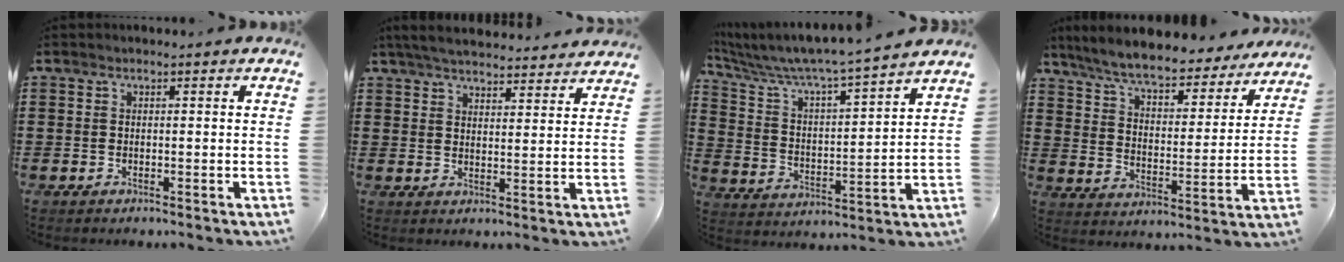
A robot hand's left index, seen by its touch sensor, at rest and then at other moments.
{"total": 5.0, "force": [4.8, 0.3, 1.3], "torque": [-0.042, -0.021, 0.087]}
{"total": 6.1, "force": [5.7, -0.4, 2.2], "torque": [-0.072, -0.047, 0.090]}
{"total": 7.9, "force": [7.2, 0.7, 3.3], "torque": [-0.094, -0.041, 0.123]}